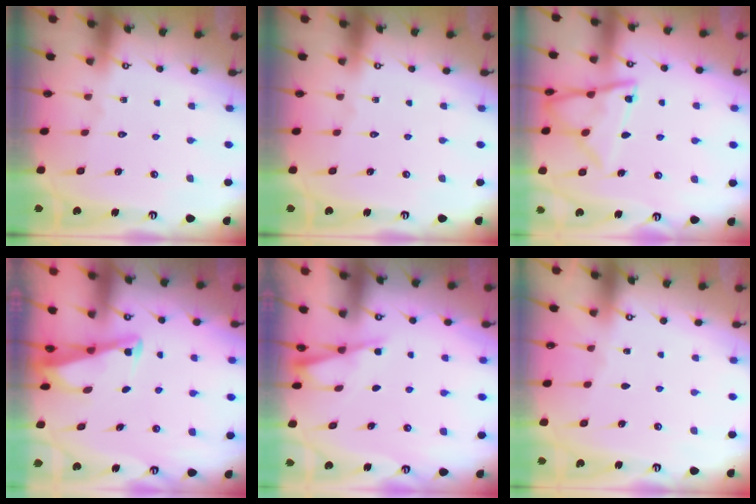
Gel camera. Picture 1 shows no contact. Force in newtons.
{"total": 0.0}
{"total": 11.5, "press": 11.4, "slide": 0.9}
{"total": 2.7, "press": 2.7, "slide": 0.3}
{"total": 1.6, "press": 1.6, "slide": 0.2}
{"total": 0.0}